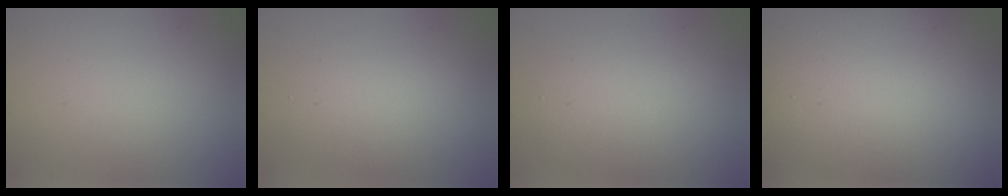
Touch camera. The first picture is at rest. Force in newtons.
{"total": 3.7, "press": 3.7, "slide": 0.2}
{"total": 5.5, "press": 5.5, "slide": 0.4}
{"total": 21.8, "press": 21.8, "slide": 1.0}